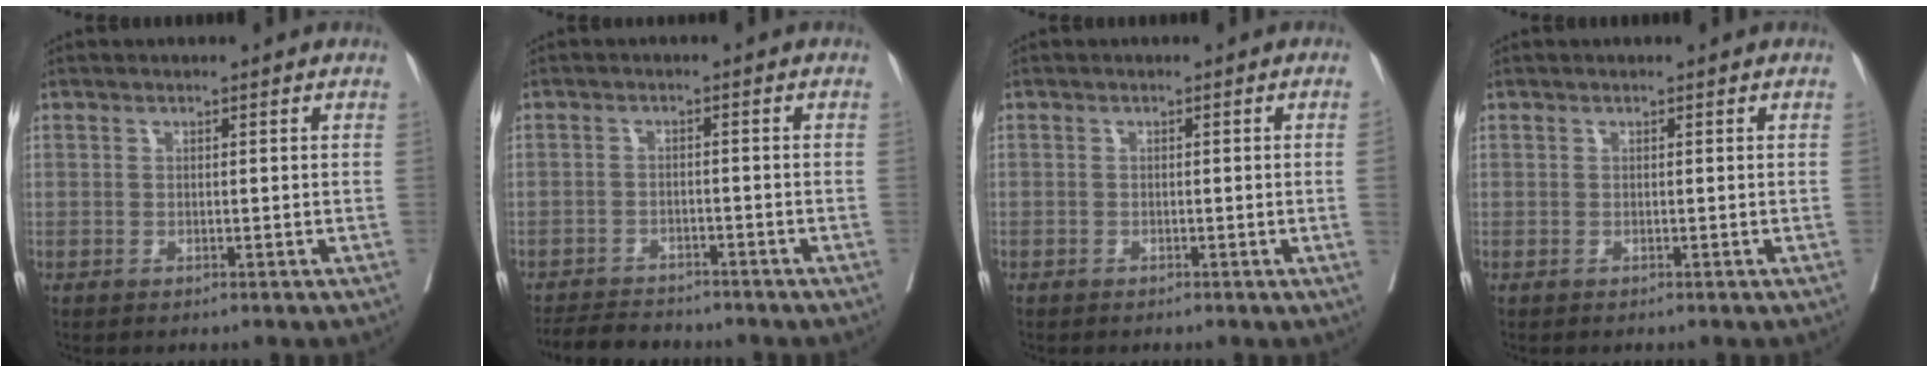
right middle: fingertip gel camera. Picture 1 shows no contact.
{"total": 6.4, "force": [-6.1, 1.5, 1.4], "torque": [-0.018, -0.012, -0.094]}
{"total": 1.1, "force": [-0.3, -0.4, 1.0], "torque": [-0.011, 0.000, -0.005]}
{"total": 0.0}